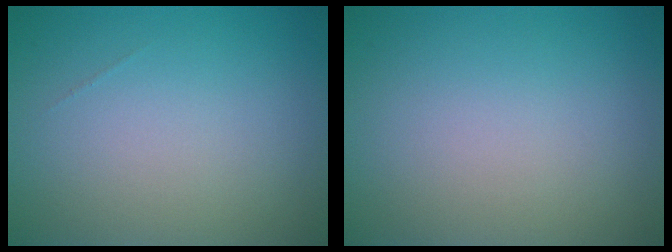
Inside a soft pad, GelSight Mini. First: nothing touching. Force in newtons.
{"total": 0.0}